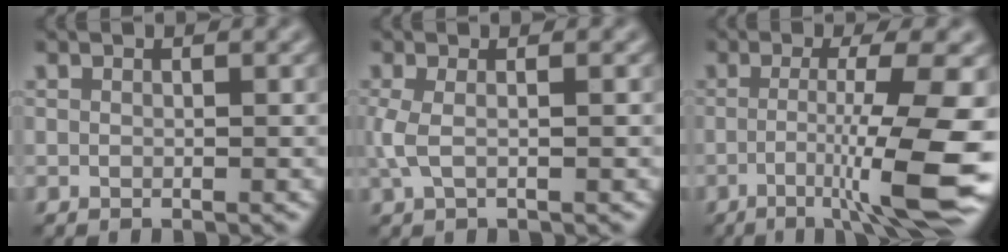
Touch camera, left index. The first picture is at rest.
{"total": 2.1, "force": [0.0, 0.6, 2.0], "torque": [-0.050, 0.003, -0.001]}
{"total": 10.0, "force": [-2.9, 1.4, 9.5], "torque": [-0.146, -0.004, -0.045]}